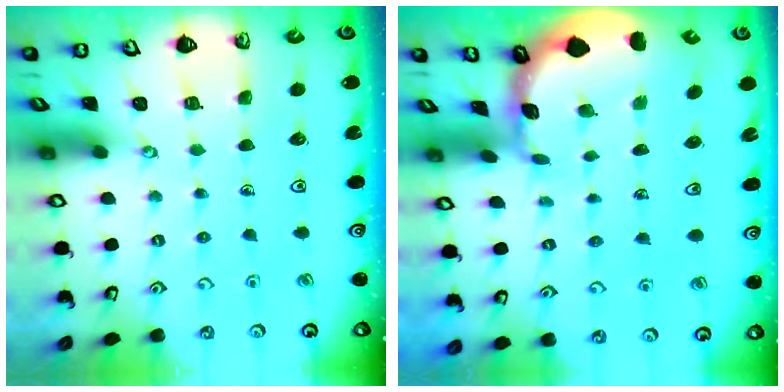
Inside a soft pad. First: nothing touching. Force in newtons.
{"total": 1.3, "press": 1.2, "slide": 0.1}